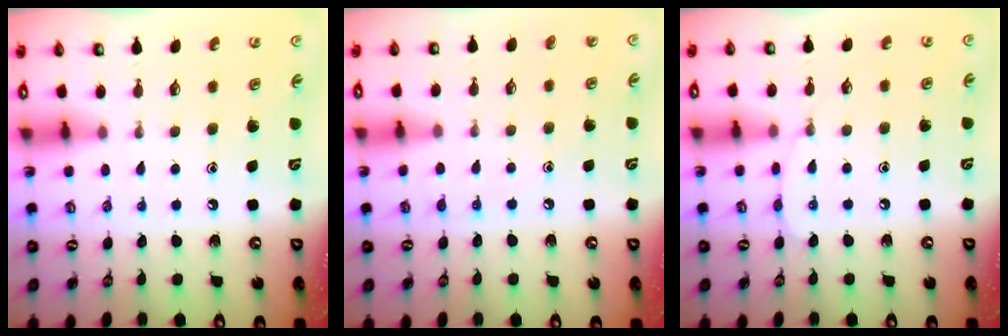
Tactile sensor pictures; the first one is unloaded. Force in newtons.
{"total": 4.6, "press": 4.6, "slide": 0.6}
{"total": 6.4, "press": 6.3, "slide": 0.7}